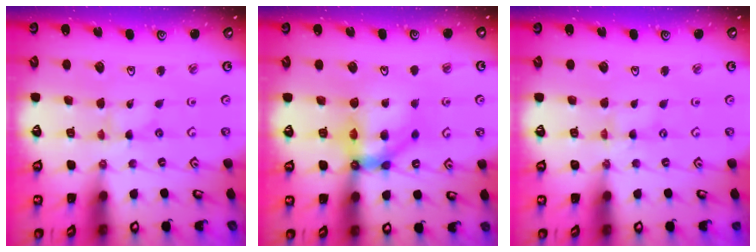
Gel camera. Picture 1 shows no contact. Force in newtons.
{"total": 10.4, "press": 10.3, "slide": 1.1}
{"total": 0.0}